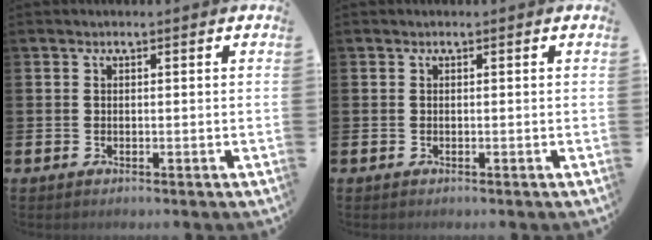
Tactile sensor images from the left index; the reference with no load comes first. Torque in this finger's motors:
{"motor_torque": [0.00, 0.00, 0.00, 0.00]}